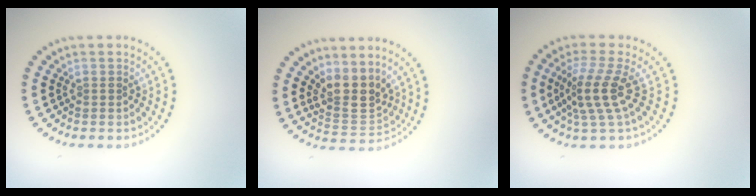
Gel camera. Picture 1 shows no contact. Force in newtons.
{"total": 3.6, "press": 3.1, "slide": 1.9}
{"total": 3.7, "press": 2.7, "slide": 2.6}